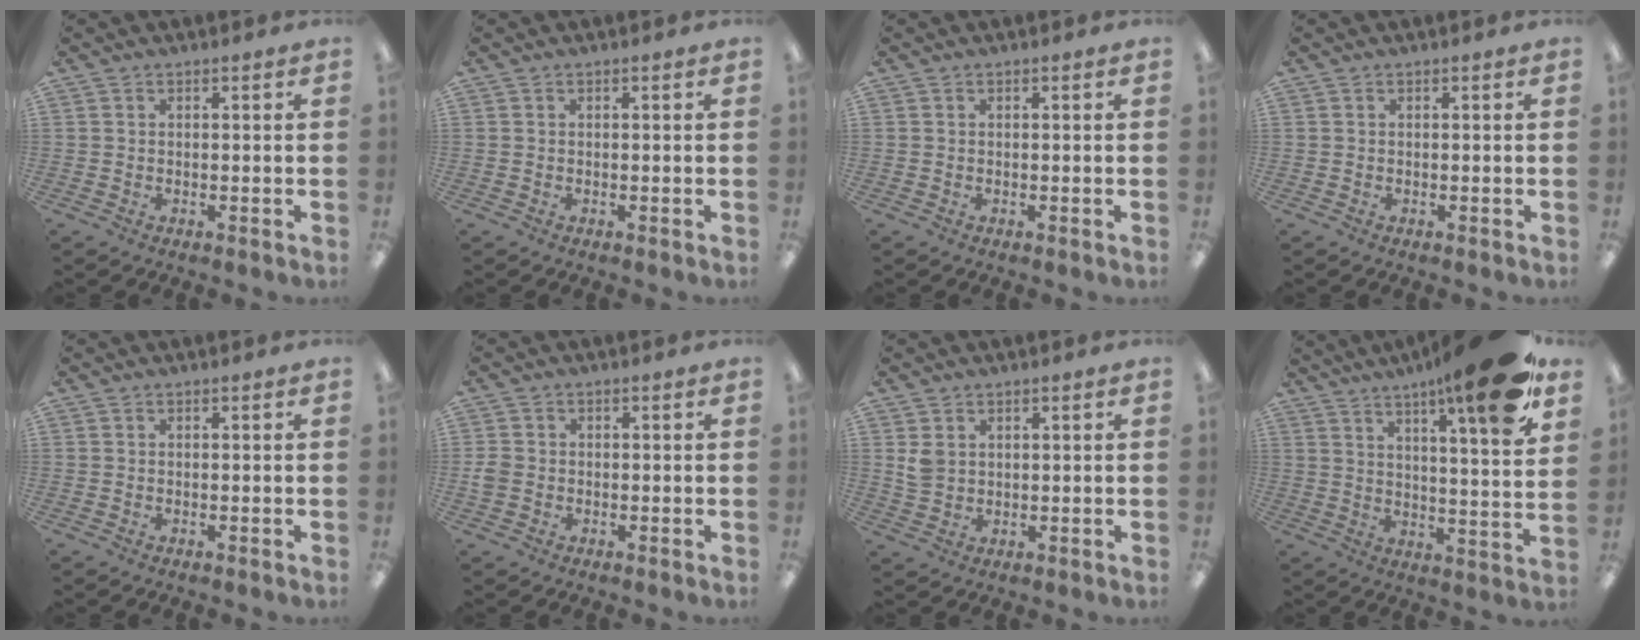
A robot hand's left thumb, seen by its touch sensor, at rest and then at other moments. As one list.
[{"total": 0.0}, {"total": 0.0}, {"total": 0.0}, {"total": 0.0}, {"total": 2.8, "force": [-0.6, 2.4, 1.3], "torque": [-0.021, 0.008, -0.010]}, {"total": 3.7, "force": [1.5, 2.8, 1.8], "torque": [-0.029, 0.001, 0.028]}, {"total": 16.3, "force": [10.6, 2.3, 12.2], "torque": [-0.177, -0.062, 0.158]}]